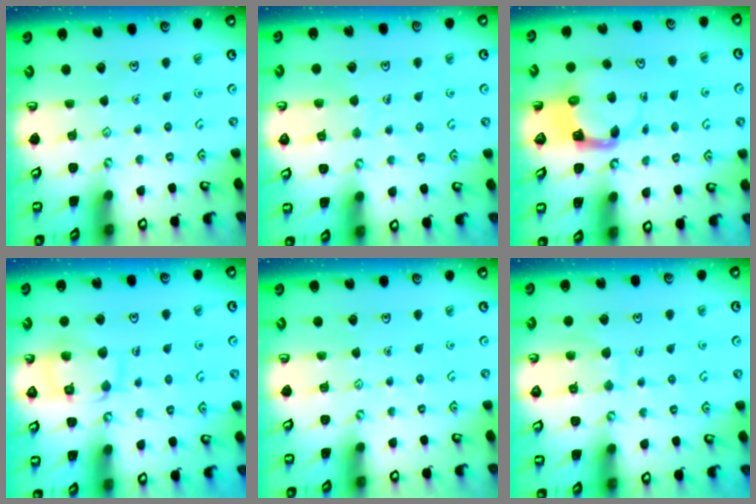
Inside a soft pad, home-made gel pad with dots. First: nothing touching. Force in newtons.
{"total": 3.5, "press": 3.5, "slide": 0.3}
{"total": 3.9, "press": 3.9, "slide": 0.7}
{"total": 11.8, "press": 11.7, "slide": 0.9}
{"total": 0.0}
{"total": 6.7, "press": 6.7, "slide": 0.4}